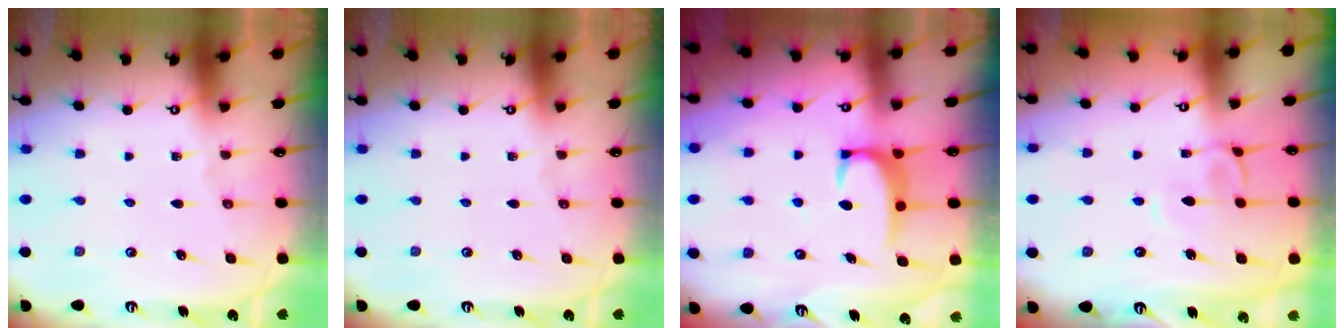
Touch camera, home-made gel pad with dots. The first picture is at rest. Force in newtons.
{"total": 0.0}
{"total": 3.0, "press": 3.0, "slide": 0.5}
{"total": 2.5, "press": 2.4, "slide": 0.8}